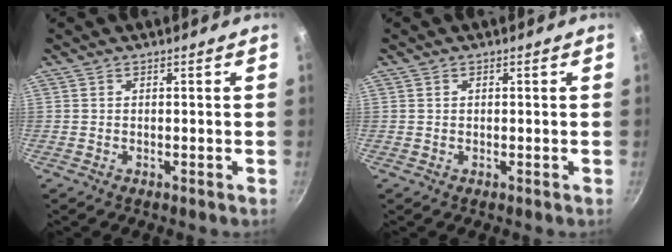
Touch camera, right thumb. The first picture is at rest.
{"total": 0.6, "force": [0.3, 0.5, 0.3], "torque": [-0.005, 0.003, 0.006]}